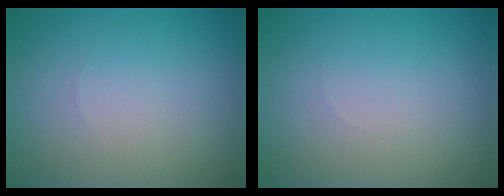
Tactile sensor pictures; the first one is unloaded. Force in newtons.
{"total": 0.0}